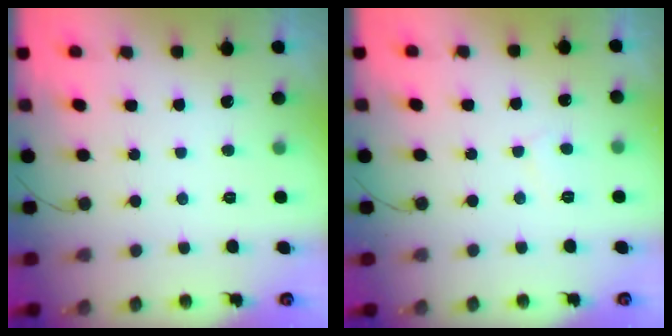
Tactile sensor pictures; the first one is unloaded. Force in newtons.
{"total": 3.0, "press": 3.0, "slide": 0.2}